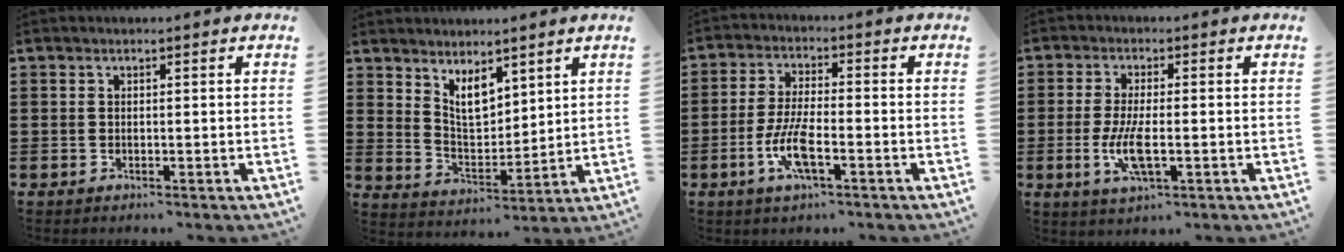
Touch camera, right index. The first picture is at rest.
{"total": 6.2, "force": [4.0, 2.9, 3.6], "torque": [-0.076, -0.011, 0.073]}
{"total": 6.8, "force": [-2.6, 1.8, 6.0], "torque": [-0.132, -0.011, -0.052]}
{"total": 6.4, "force": [-1.6, 1.9, 5.9], "torque": [-0.133, -0.012, -0.034]}